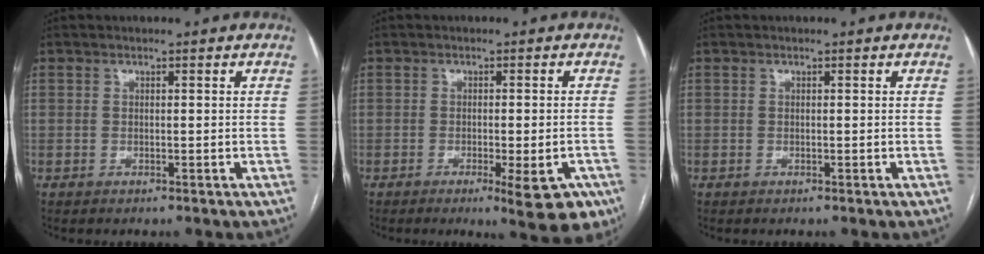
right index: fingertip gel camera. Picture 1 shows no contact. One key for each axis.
{"total": 7.3, "fx": -3.7, "fy": 1.6, "fz": 6.1, "tx": -0.065, "ty": -0.009, "tz": -0.043}
{"total": 0.0}